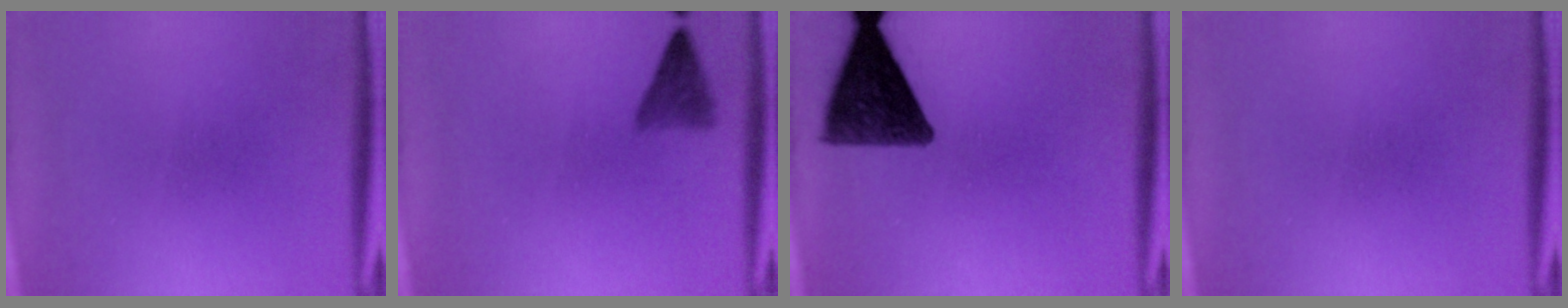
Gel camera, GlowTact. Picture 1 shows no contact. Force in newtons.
{"total": 2.8}
{"total": 11.3}
{"total": 0.0}